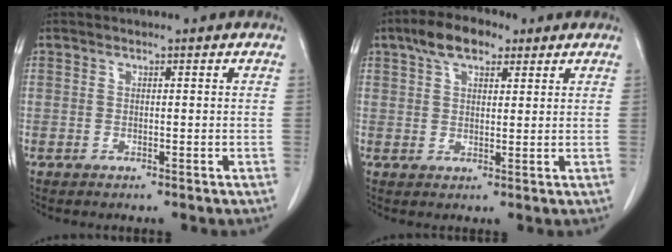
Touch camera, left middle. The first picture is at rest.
{"total": 6.5, "force": [4.0, 3.0, 4.2], "torque": [-0.081, 0.023, 0.070]}